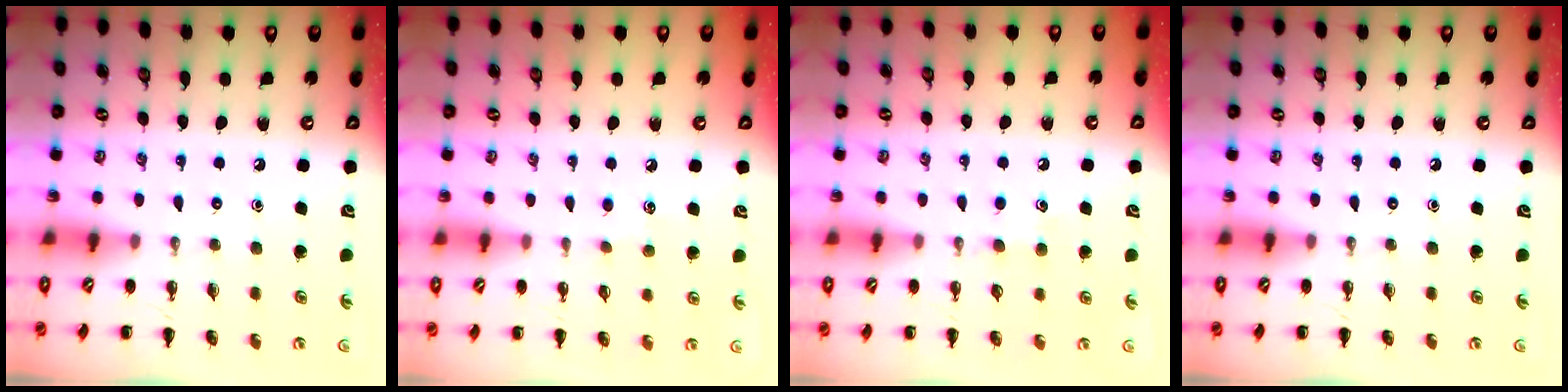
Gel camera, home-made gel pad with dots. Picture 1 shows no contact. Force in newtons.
{"total": 4.1, "press": 3.9, "slide": 1.2}
{"total": 5.9, "press": 5.7, "slide": 1.5}
{"total": 0.0}